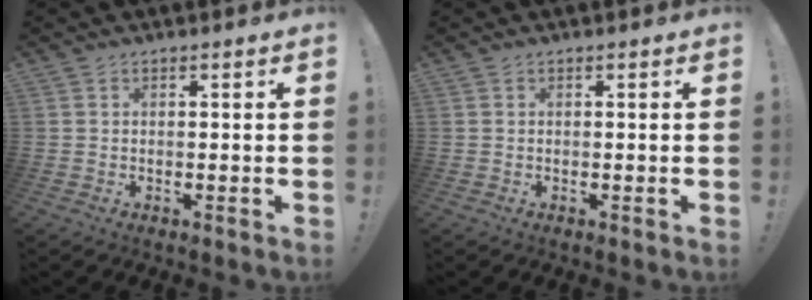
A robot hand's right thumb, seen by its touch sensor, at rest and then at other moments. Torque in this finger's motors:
{"motor_torque": [0.00, 0.00, -0.04, 0.04, 0.00]}